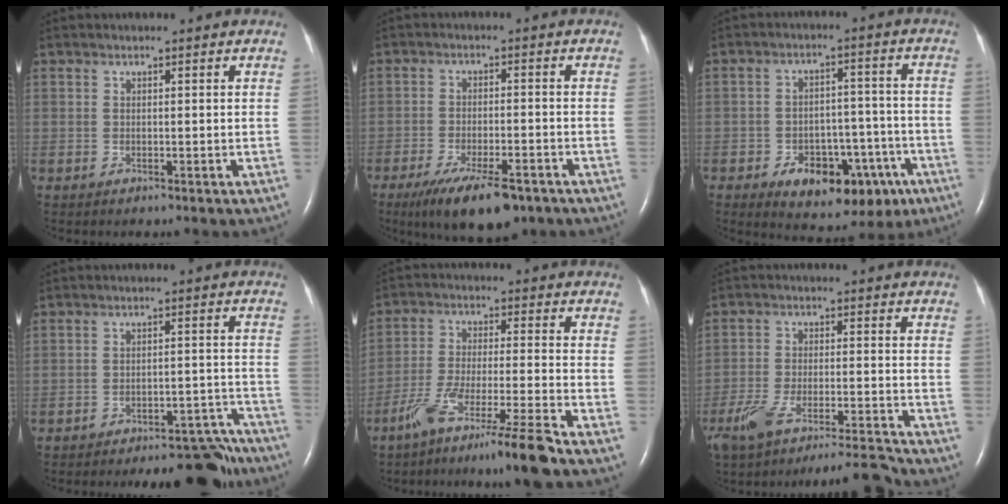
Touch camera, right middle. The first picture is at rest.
{"total": 10.9, "force": [-7.4, 3.1, 7.3], "torque": [-0.124, -0.017, -0.118]}
{"total": 12.7, "force": [-6.6, 6.8, 8.5], "torque": [-0.104, 0.023, -0.085]}
{"total": 15.3, "force": [-14.1, 3.9, 4.4], "torque": [-0.038, 0.025, -0.179]}
{"total": 11.0, "force": [-8.4, -1.6, 6.9], "torque": [-0.125, -0.031, -0.150]}
{"total": 10.5, "force": [-9.5, -0.1, 4.6], "torque": [-0.088, 0.005, -0.165]}